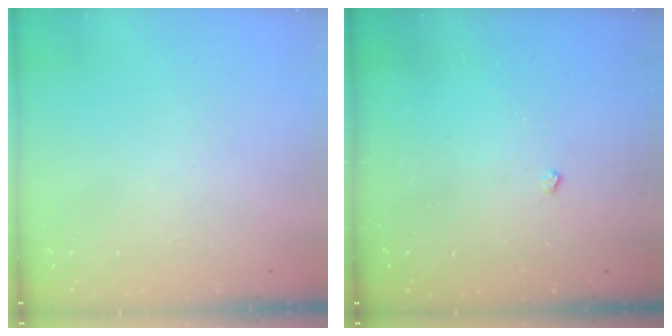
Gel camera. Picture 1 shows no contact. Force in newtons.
{"total": 3.0, "press": 2.9, "slide": 0.4}